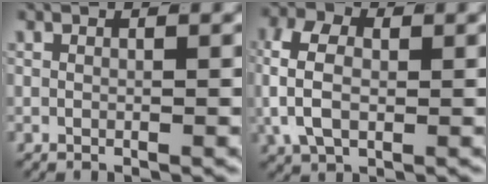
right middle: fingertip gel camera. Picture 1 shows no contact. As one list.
[{"total": 5.5, "force": [0.2, 3.8, 4.0], "torque": [-0.098, -0.008, 0.009]}]